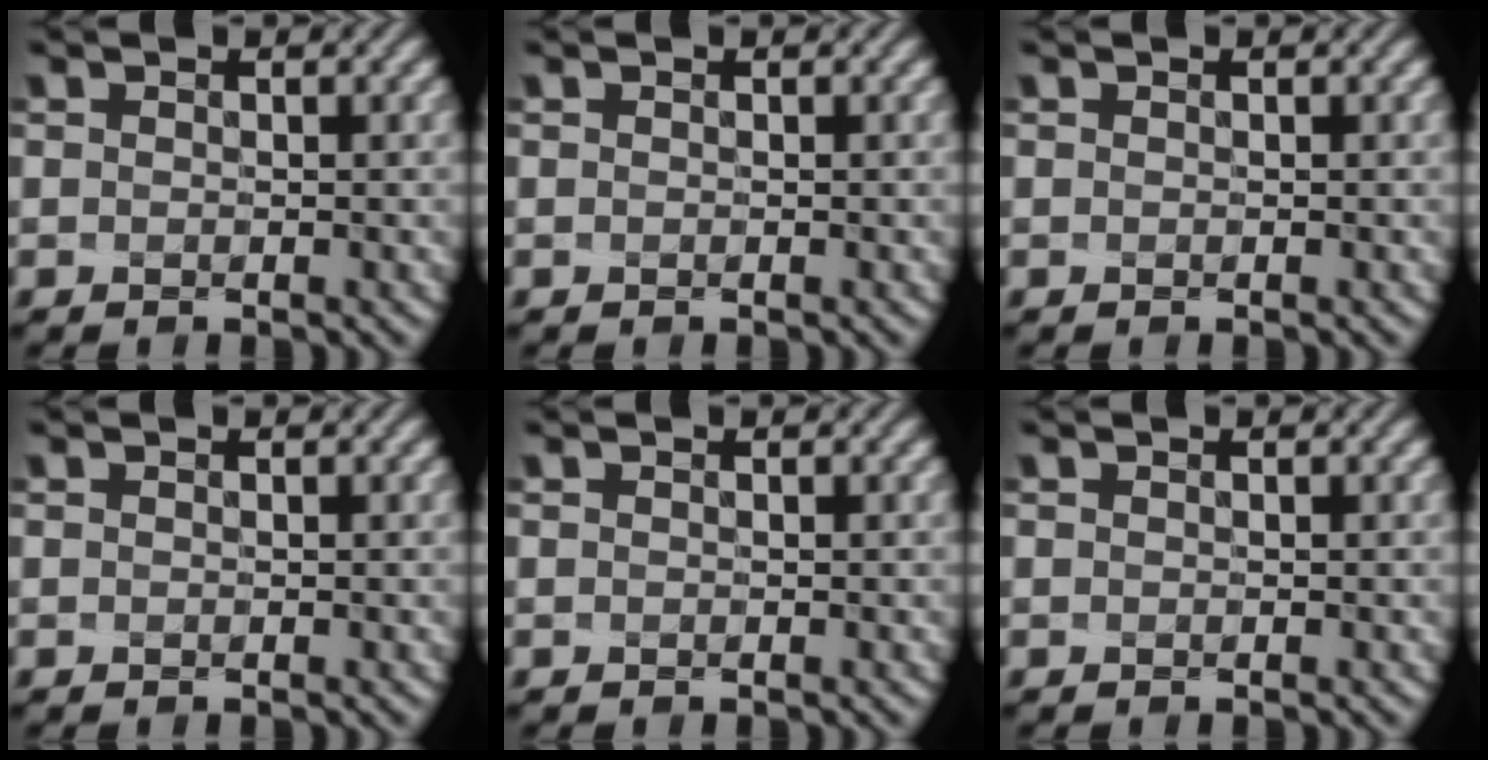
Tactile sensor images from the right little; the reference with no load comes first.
{"total": 0.0}
{"total": 0.0}
{"total": 0.0}
{"total": 0.0}
{"total": 0.0}